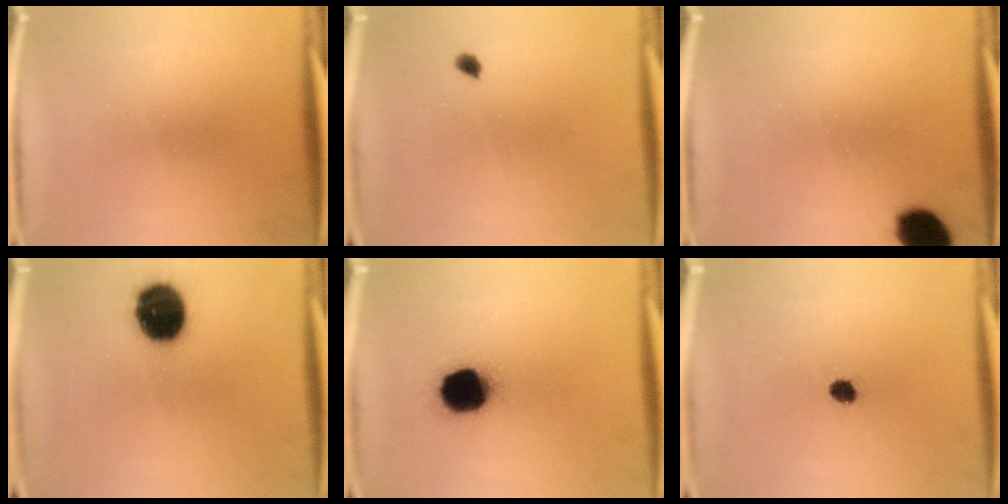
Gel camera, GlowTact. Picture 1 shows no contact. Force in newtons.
{"total": 1.1}
{"total": 8.7}
{"total": 14.8}
{"total": 14.2}
{"total": 2.4}